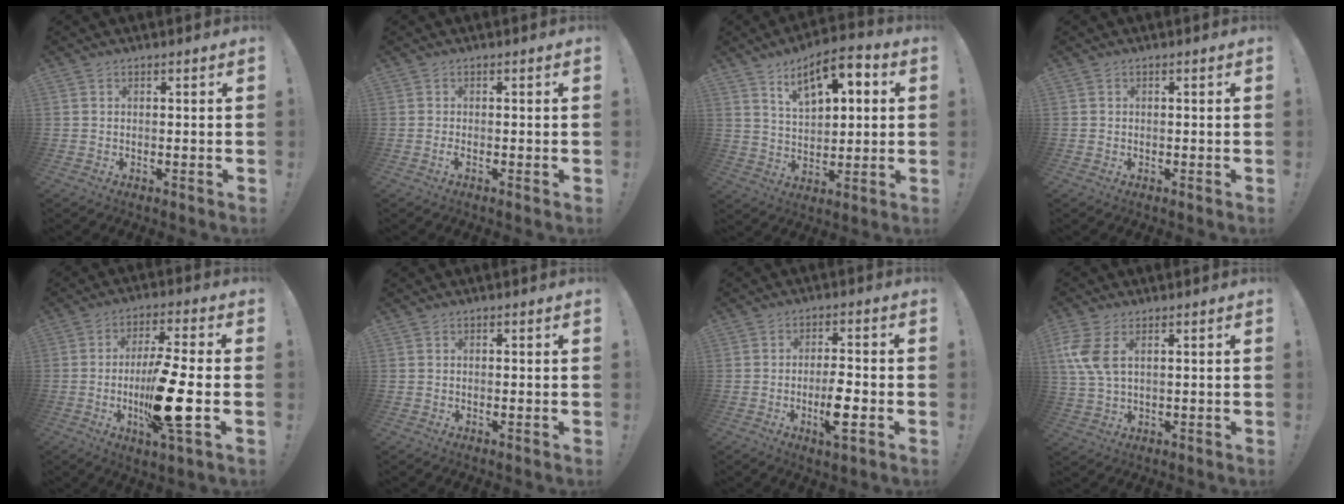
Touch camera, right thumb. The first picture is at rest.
{"total": 1.5, "force": [-0.7, -0.4, 1.2], "torque": [-0.024, 0.000, -0.013]}
{"total": 11.7, "force": [6.0, 5.7, 8.3], "torque": [-0.128, -0.025, 0.102]}
{"total": 0.0}
{"total": 17.4, "force": [-3.5, 3.8, 16.6], "torque": [-0.289, -0.006, -0.055]}
{"total": 0.0}
{"total": 8.2, "force": [-2.6, 1.8, 7.5], "torque": [-0.133, -0.002, -0.046]}
{"total": 7.5, "force": [2.8, 3.7, 5.9], "torque": [-0.132, -0.014, 0.050]}